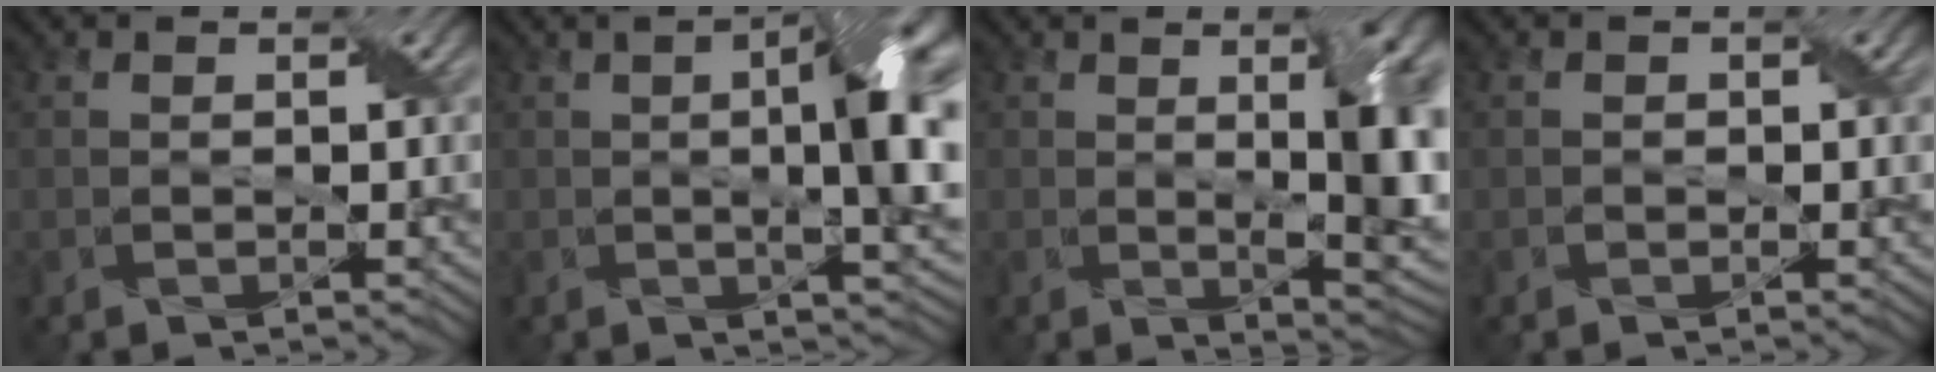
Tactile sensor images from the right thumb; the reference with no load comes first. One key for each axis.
{"total": 12.7, "fx": 0.7, "fy": 3.9, "fz": 12.1, "tx": -0.163, "ty": 0.008, "tz": 0.008}
{"total": 10.9, "fx": 0.7, "fy": 3.1, "fz": 10.4, "tx": -0.137, "ty": 0.003, "tz": 0.017}
{"total": 0.6, "fx": -0.2, "fy": 0.5, "fz": 0.3, "tx": -0.006, "ty": -0.003, "tz": -0.004}